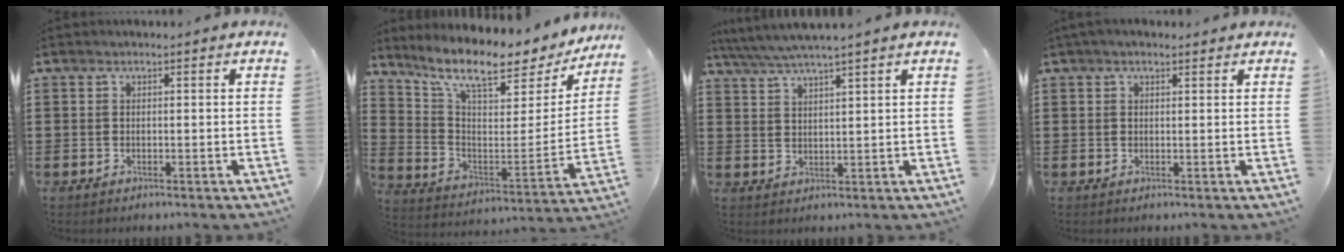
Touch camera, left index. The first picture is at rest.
{"total": 10.0, "force": [7.9, 2.4, 5.7], "torque": [-0.130, -0.059, 0.130]}
{"total": 4.0, "force": [3.5, -0.4, 2.0], "torque": [-0.048, -0.012, 0.062]}
{"total": 1.5, "force": [1.1, 0.5, 0.9], "torque": [-0.018, 0.005, 0.020]}